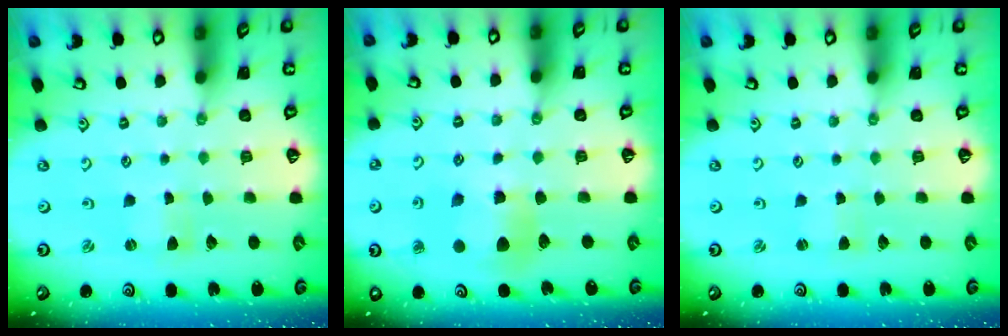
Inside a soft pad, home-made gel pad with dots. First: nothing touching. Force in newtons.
{"total": 9.0, "press": 8.9, "slide": 1.0}
{"total": 2.4, "press": 2.4, "slide": 0.5}